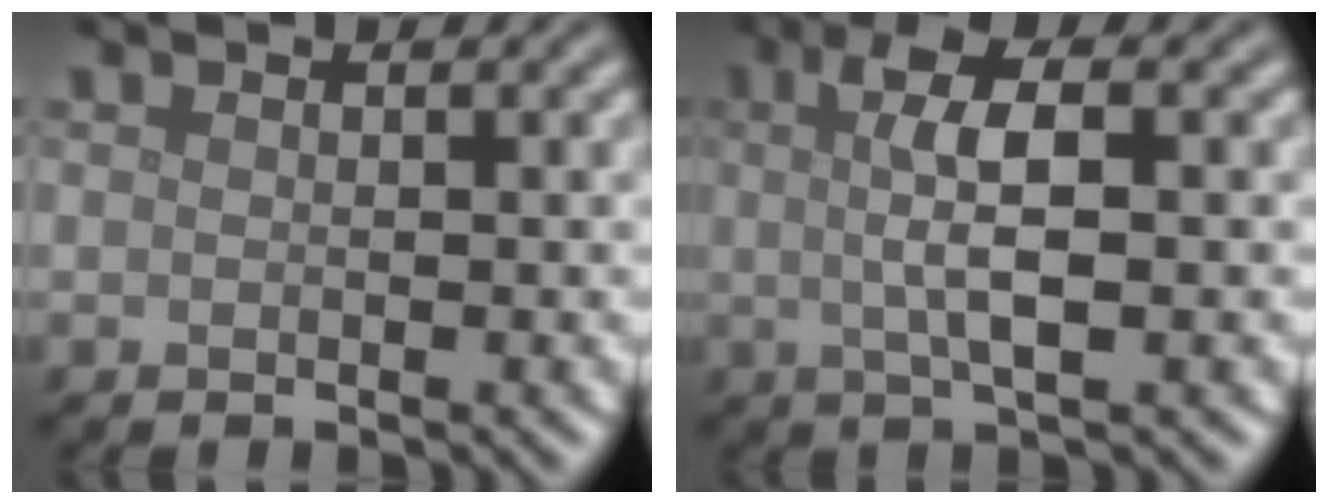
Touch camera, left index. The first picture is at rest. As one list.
[{"total": 4.8, "force": [0.6, 1.3, 4.5], "torque": [-0.083, 0.004, 0.011]}]